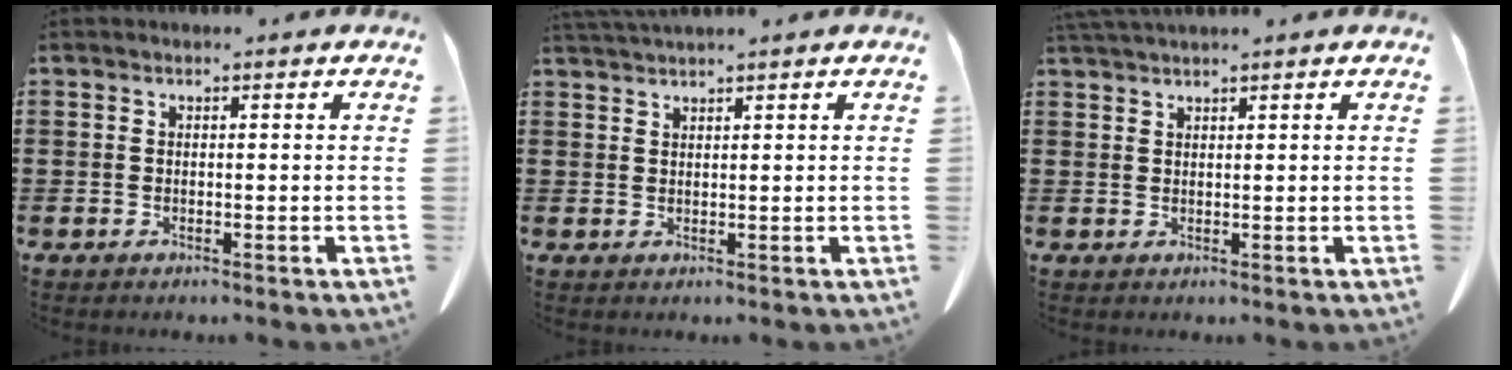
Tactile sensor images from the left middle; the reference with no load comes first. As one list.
[{"total": 1.7, "force": [1.6, -0.3, 0.3], "torque": [-0.009, -0.003, 0.034]}, {"total": 1.7, "force": [1.6, -0.2, 0.4], "torque": [-0.011, -0.004, 0.033]}]